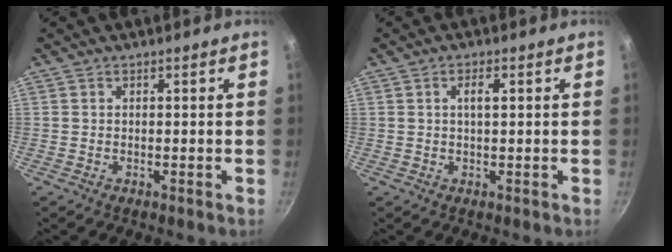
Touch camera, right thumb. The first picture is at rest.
{"total": 2.2, "force": [0.5, 0.6, 2.0], "torque": [-0.035, 0.004, 0.011]}